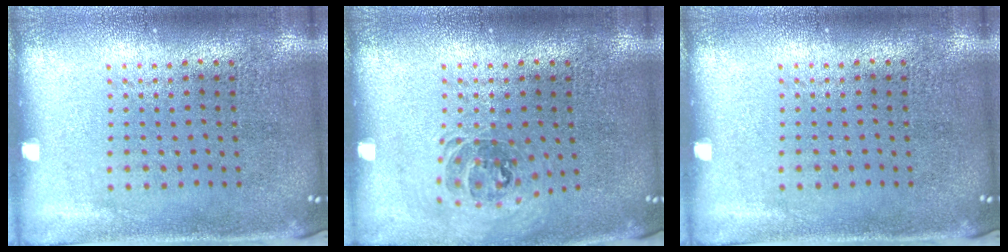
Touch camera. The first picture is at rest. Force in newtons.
{"total": 0.9, "press": 0.8, "slide": 0.3}
{"total": 0.0}